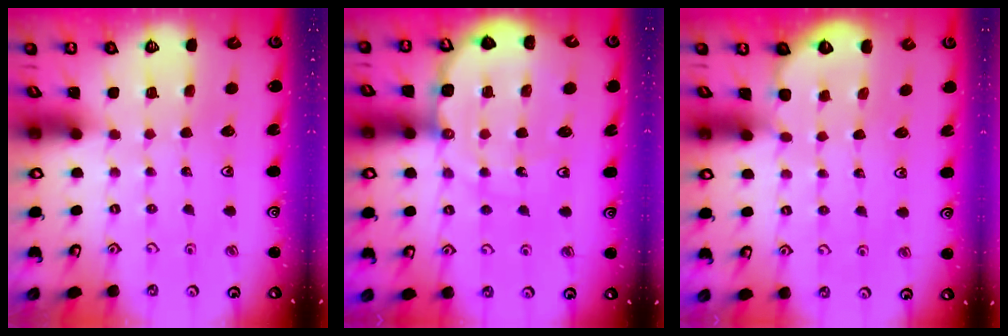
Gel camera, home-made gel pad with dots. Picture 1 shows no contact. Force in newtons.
{"total": 9.7, "press": 9.5, "slide": 1.7}
{"total": 2.0, "press": 2.0, "slide": 0.1}